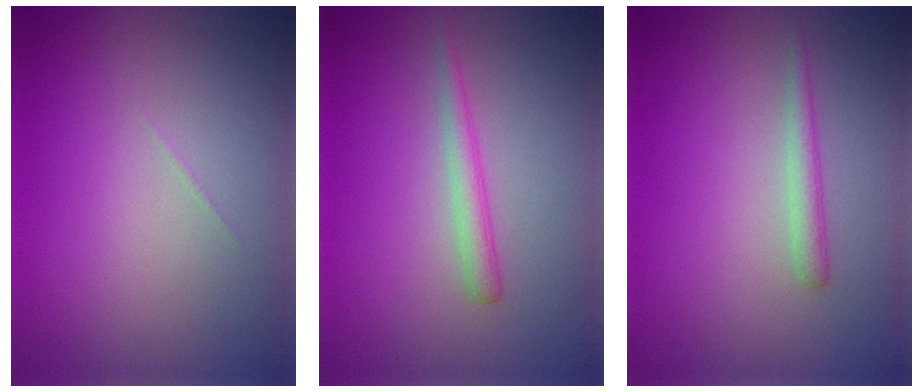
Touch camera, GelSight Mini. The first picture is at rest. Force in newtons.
{"total": 1.7, "press": 1.7, "slide": 0.1}
{"total": 1.5, "press": 1.5, "slide": 0.1}